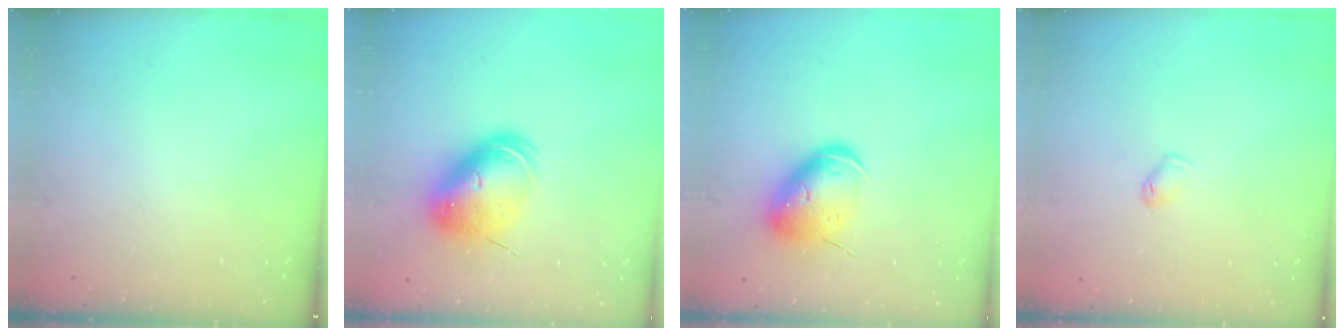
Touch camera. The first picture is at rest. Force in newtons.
{"total": 13.0, "press": 12.7, "slide": 2.4}
{"total": 11.6, "press": 11.5, "slide": 1.9}
{"total": 3.8, "press": 3.7, "slide": 0.7}